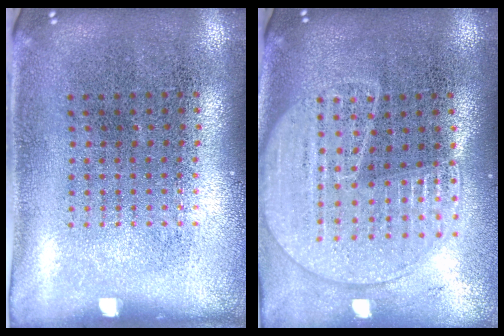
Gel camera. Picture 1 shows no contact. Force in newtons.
{"total": 1.8, "press": 1.7, "slide": 0.7}